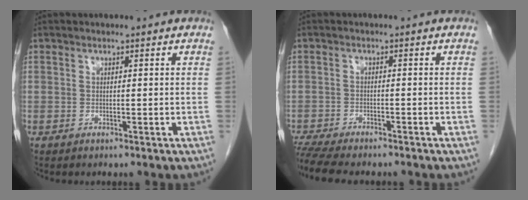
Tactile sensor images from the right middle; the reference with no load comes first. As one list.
[{"total": 10.0, "force": [-8.8, 1.9, 4.5], "torque": [-0.073, -0.008, -0.134]}]